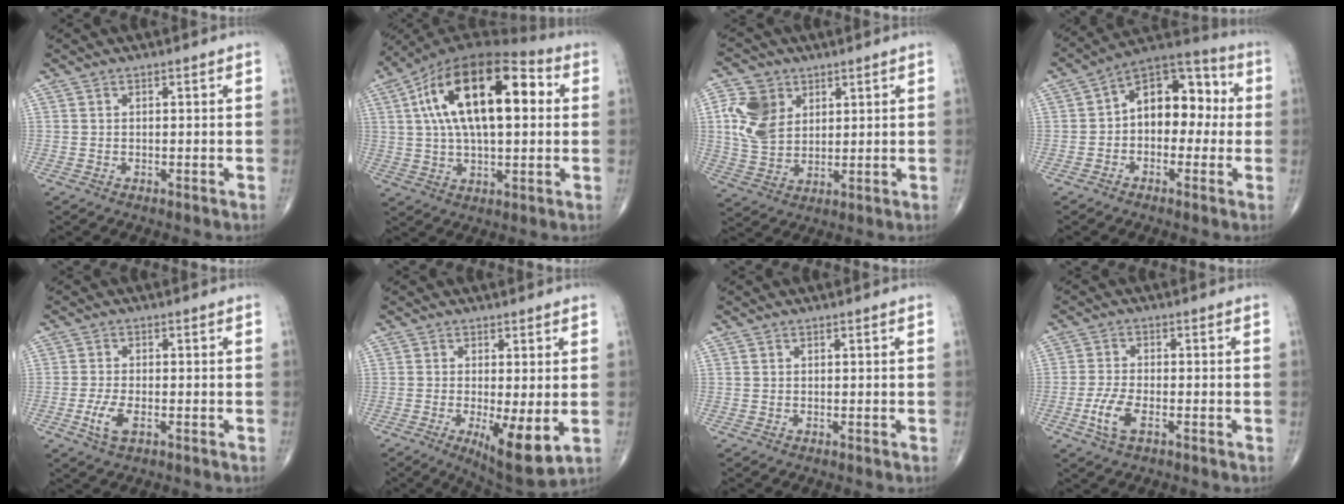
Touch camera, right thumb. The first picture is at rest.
{"total": 22.6, "force": [5.0, 10.7, 19.3], "torque": [-0.325, 0.025, 0.071]}
{"total": 9.9, "force": [3.3, 7.6, 5.5], "torque": [-0.087, -0.012, 0.067]}
{"total": 13.1, "force": [0.3, 8.7, 9.8], "torque": [-0.097, 0.046, -0.014]}
{"total": 4.2, "force": [-1.5, 1.9, 3.5], "torque": [-0.079, 0.000, -0.025]}
{"total": 9.1, "force": [-1.8, 2.6, 8.5], "torque": [-0.135, -0.028, -0.021]}
{"total": 0.0}
{"total": 5.2, "force": [-2.0, 2.2, 4.3], "torque": [-0.099, 0.005, -0.038]}